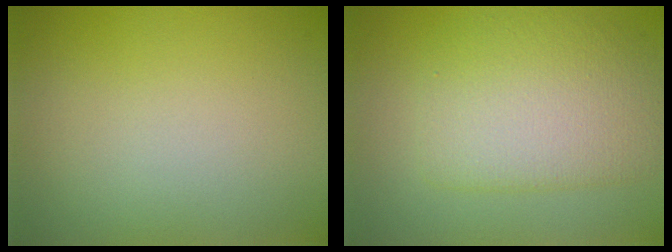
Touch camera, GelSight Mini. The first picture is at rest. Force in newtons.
{"total": 6.0, "press": 6.0, "slide": 0.2}